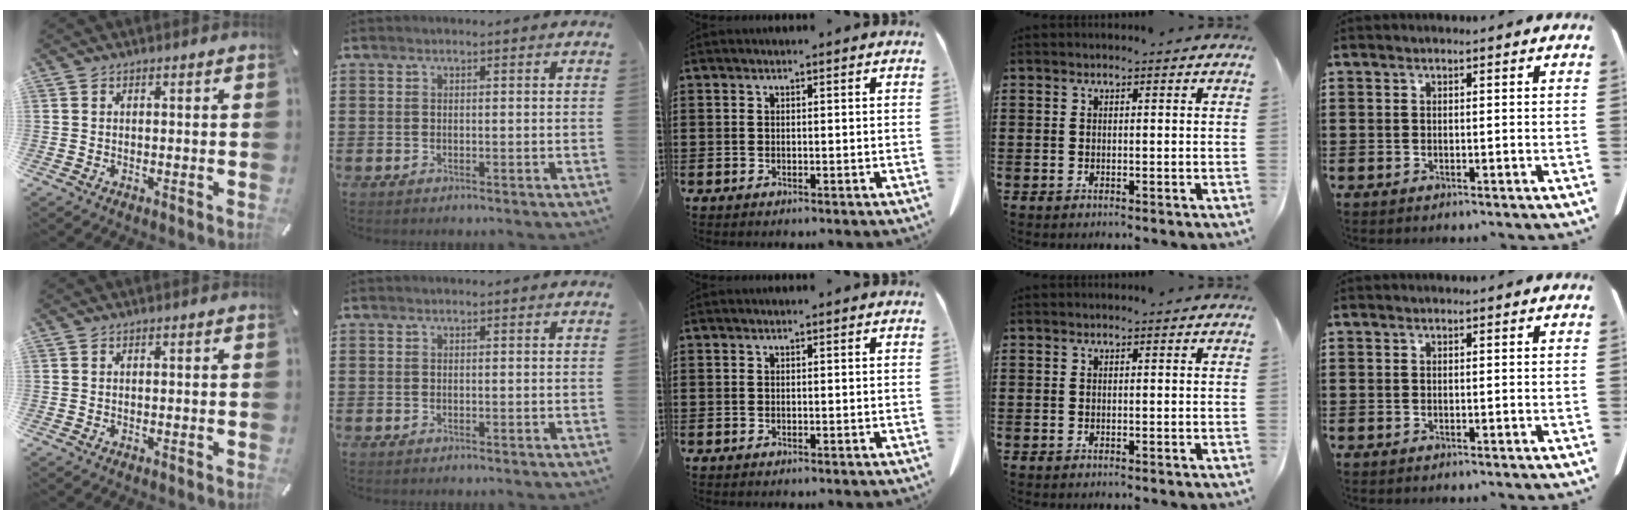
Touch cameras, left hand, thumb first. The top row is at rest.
{}